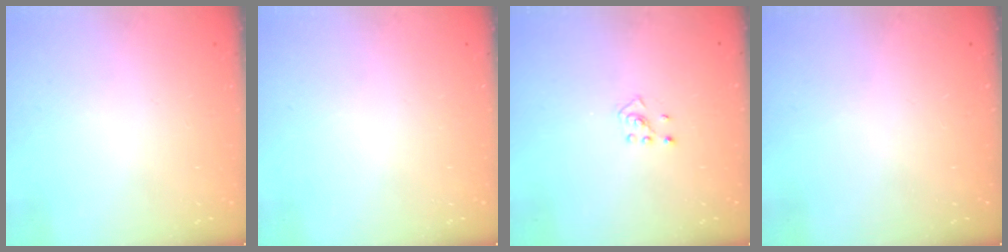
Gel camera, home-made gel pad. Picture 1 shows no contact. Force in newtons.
{"total": 0.0}
{"total": 2.5, "press": 2.4, "slide": 0.7}
{"total": 0.0}